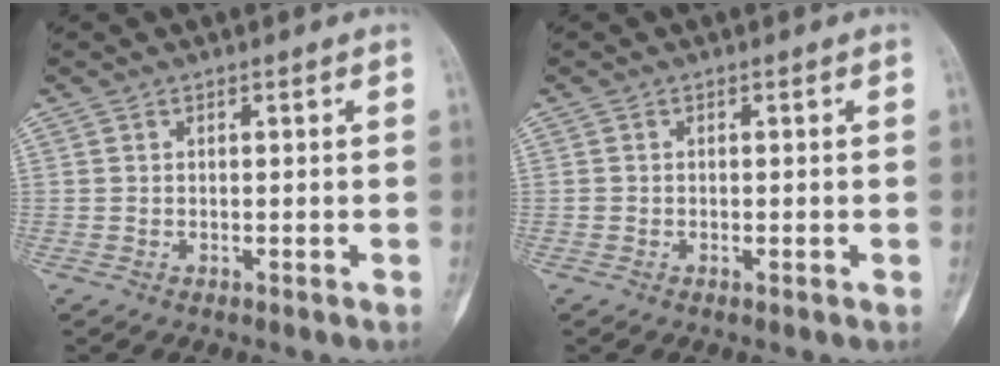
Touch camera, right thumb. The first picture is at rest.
{"total": 0.0}